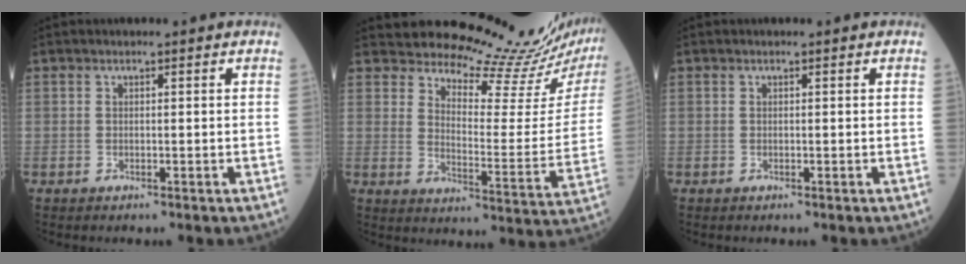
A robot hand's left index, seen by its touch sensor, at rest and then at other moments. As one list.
[{"total": 17.1, "force": [16.8, 0.6, 3.2], "torque": [-0.043, -0.117, 0.198]}, {"total": 0.0}]